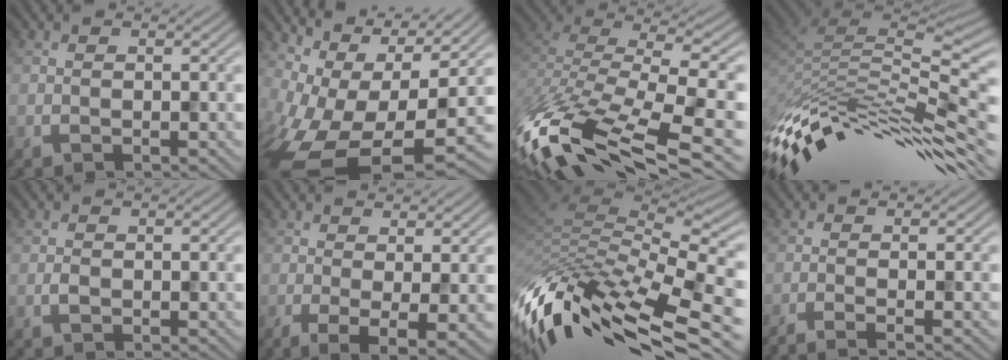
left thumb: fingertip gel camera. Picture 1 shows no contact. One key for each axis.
{"total": 15.1, "fx": -3.0, "fy": 7.5, "fz": 12.7, "tx": -0.252, "ty": -0.037, "tz": -0.003}
{"total": 14.4, "fx": -7.9, "fy": 5.9, "fz": 10.5, "tx": -0.264, "ty": -0.025, "tz": -0.112}
{"total": 14.2, "fx": -8.4, "fy": 4.7, "fz": 10.4, "tx": -0.212, "ty": 0.005, "tz": -0.149}
{"total": 0.9, "fx": -0.7, "fy": 0.4, "fz": 0.3, "tx": -0.008, "ty": -0.004, "tz": -0.012}
{"total": 4.4, "fx": -0.9, "fy": 1.3, "fz": 4.1, "tx": -0.070, "ty": -0.009, "tz": -0.011}
{"total": 13.5, "fx": -5.8, "fy": 6.0, "fz": 10.6, "tx": -0.259, "ty": -0.014, "tz": -0.093}
{"total": 3.8, "fx": -2.6, "fy": 0.7, "fz": 2.7, "tx": -0.020, "ty": 0.005, "tz": -0.056}